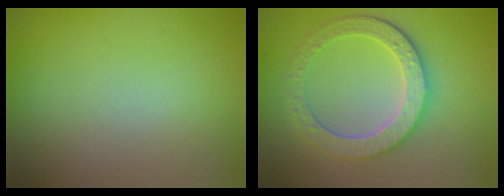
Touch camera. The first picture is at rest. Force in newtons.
{"total": 5.2, "press": 4.4, "slide": 2.8}